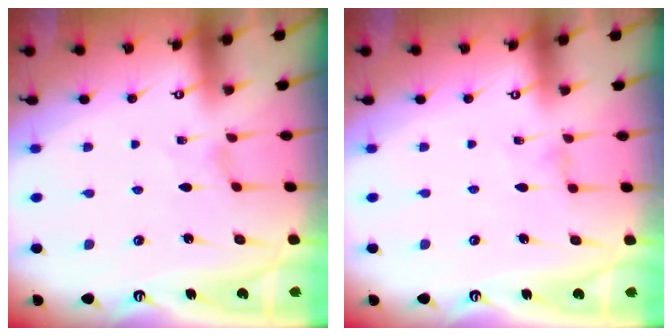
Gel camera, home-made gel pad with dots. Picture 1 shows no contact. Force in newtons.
{"total": 0.0}